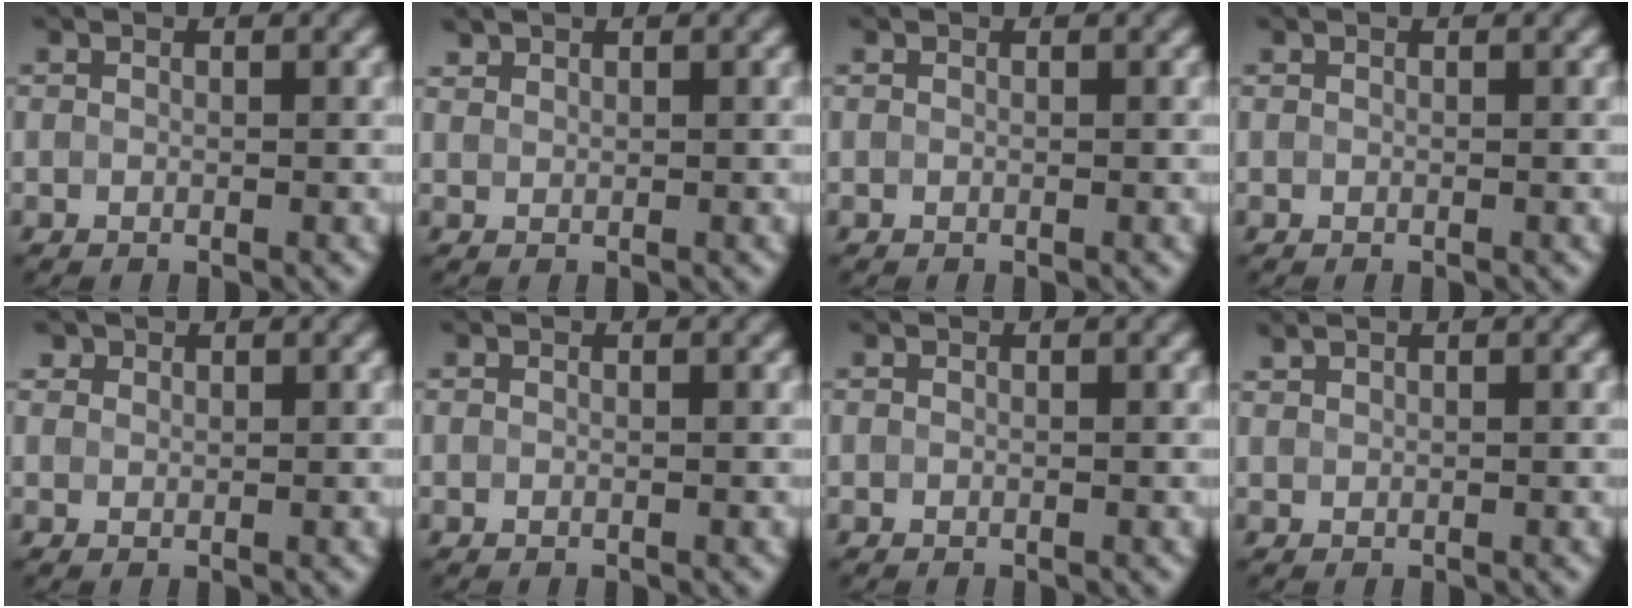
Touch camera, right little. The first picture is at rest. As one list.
[{"total": 1.0, "force": [1.0, 0.3, 0.0], "torque": [-0.003, 0.002, 0.026]}, {"total": 0.0}, {"total": 0.0}, {"total": 1.0, "force": [0.8, 0.7, 0.1], "torque": [-0.001, -0.001, 0.013]}, {"total": 0.0}, {"total": 0.0}, {"total": 0.7, "force": [0.7, 0.1, 0.1], "torque": [-0.001, 0.001, 0.019]}]